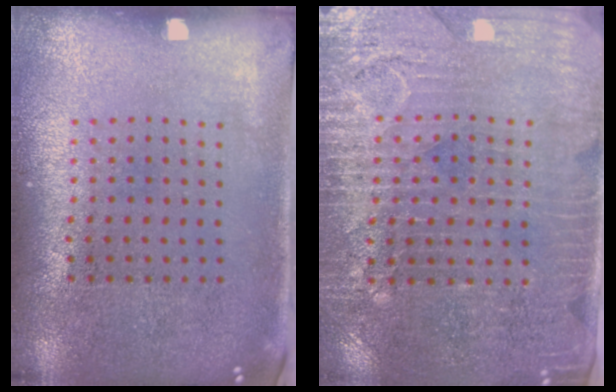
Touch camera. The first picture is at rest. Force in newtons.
{"total": 3.5, "press": 3.1, "slide": 1.4}